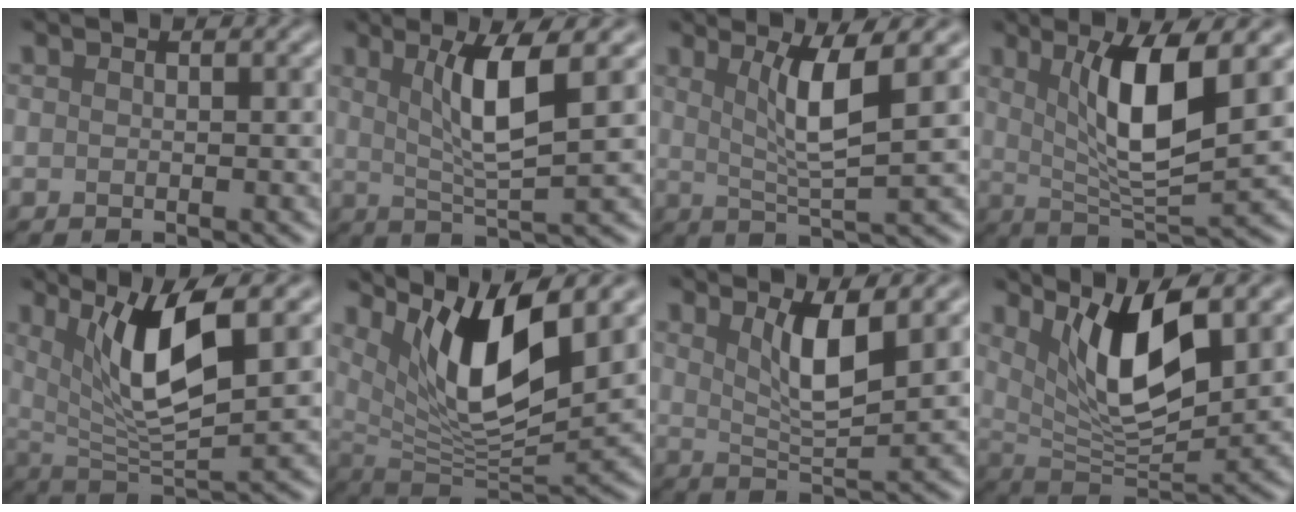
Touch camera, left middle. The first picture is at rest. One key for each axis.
{"total": 5.3, "fx": 1.7, "fy": 0.9, "fz": 5.0, "tx": -0.092, "ty": -0.002, "tz": 0.034}
{"total": 4.8, "fx": 1.6, "fy": 0.7, "fz": 4.5, "tx": -0.084, "ty": -0.004, "tz": 0.033}
{"total": 7.3, "fx": 2.2, "fy": 1.8, "fz": 6.7, "tx": -0.119, "ty": -0.009, "tz": 0.042}
{"total": 7.5, "fx": 2.9, "fy": 1.9, "fz": 6.6, "tx": -0.119, "ty": -0.010, "tz": 0.054}
{"total": 9.4, "fx": 4.5, "fy": 2.8, "fz": 7.8, "tx": -0.135, "ty": -0.016, "tz": 0.089}
{"total": 4.3, "fx": 1.9, "fy": 1.0, "fz": 3.7, "tx": -0.071, "ty": -0.008, "tz": 0.037}
{"total": 8.0, "fx": 3.4, "fy": 2.6, "fz": 6.7, "tx": -0.121, "ty": -0.017, "tz": 0.063}